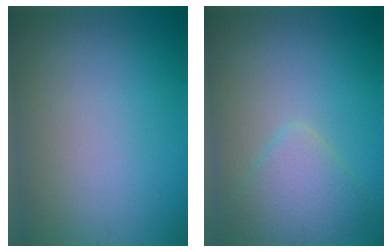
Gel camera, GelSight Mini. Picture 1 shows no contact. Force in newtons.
{"total": 3.4, "press": 3.4, "slide": 0.2}